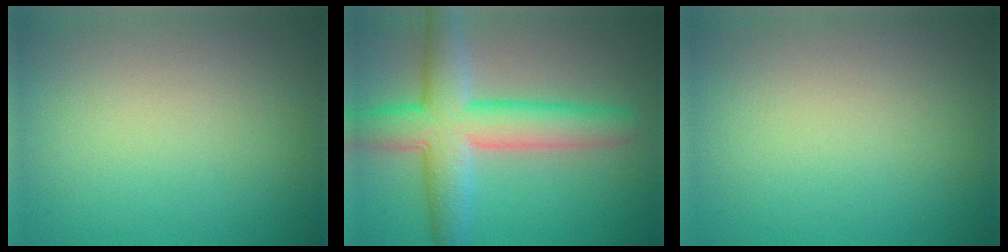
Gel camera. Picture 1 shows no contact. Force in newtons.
{"total": 7.6, "press": 7.6, "slide": 0.2}
{"total": 0.0}